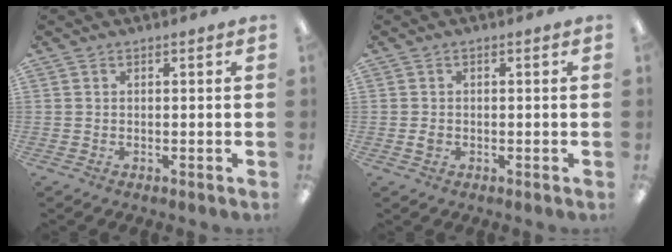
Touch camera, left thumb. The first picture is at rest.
{"total": 1.4, "force": [-0.3, 1.0, 0.9], "torque": [-0.017, 0.002, -0.006]}